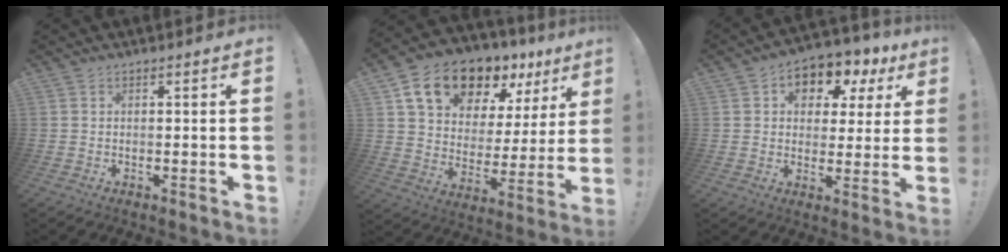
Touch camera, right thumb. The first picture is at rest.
{"total": 17.1, "force": [12.6, 8.9, 7.3], "torque": [-0.111, -0.088, 0.232]}
{"total": 7.7, "force": [3.1, 6.1, 3.7], "torque": [-0.041, -0.022, 0.059]}